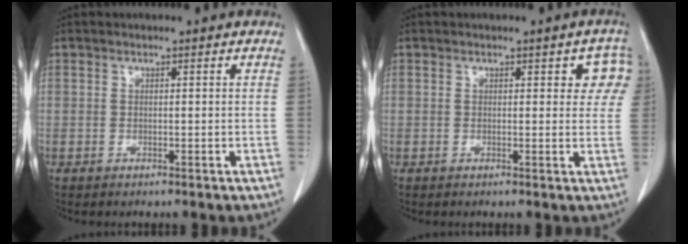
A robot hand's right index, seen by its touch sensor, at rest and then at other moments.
{"total": 4.2, "force": [1.7, 2.1, 3.2], "torque": [-0.012, 0.006, 0.011]}